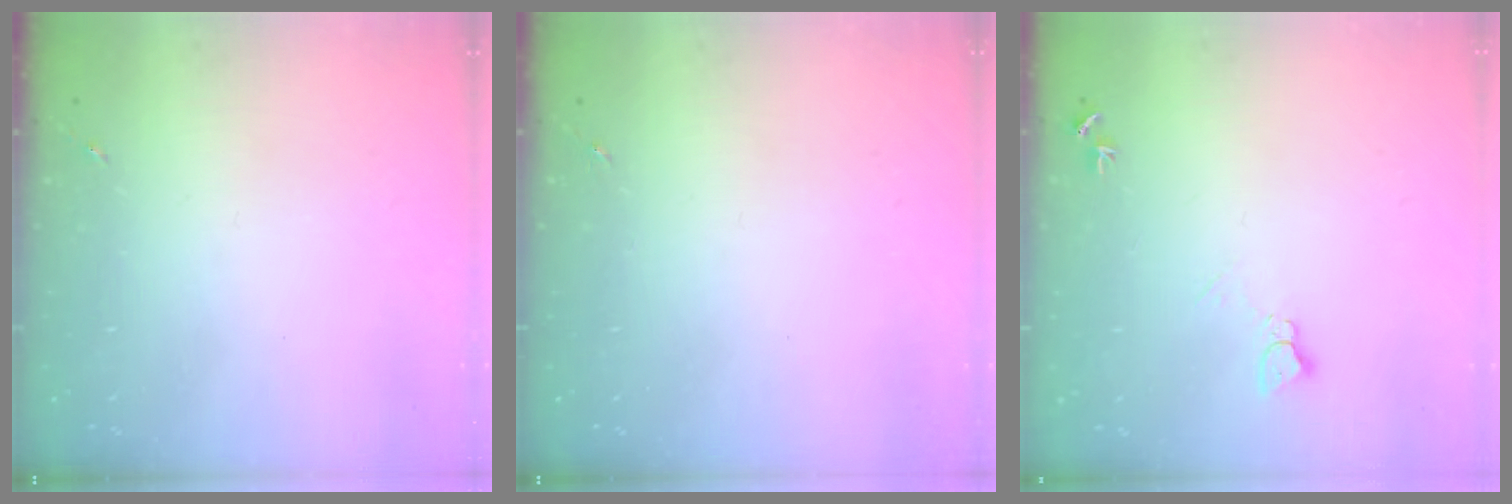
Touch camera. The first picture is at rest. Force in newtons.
{"total": 0.0}
{"total": 5.1, "press": 5.1, "slide": 0.6}